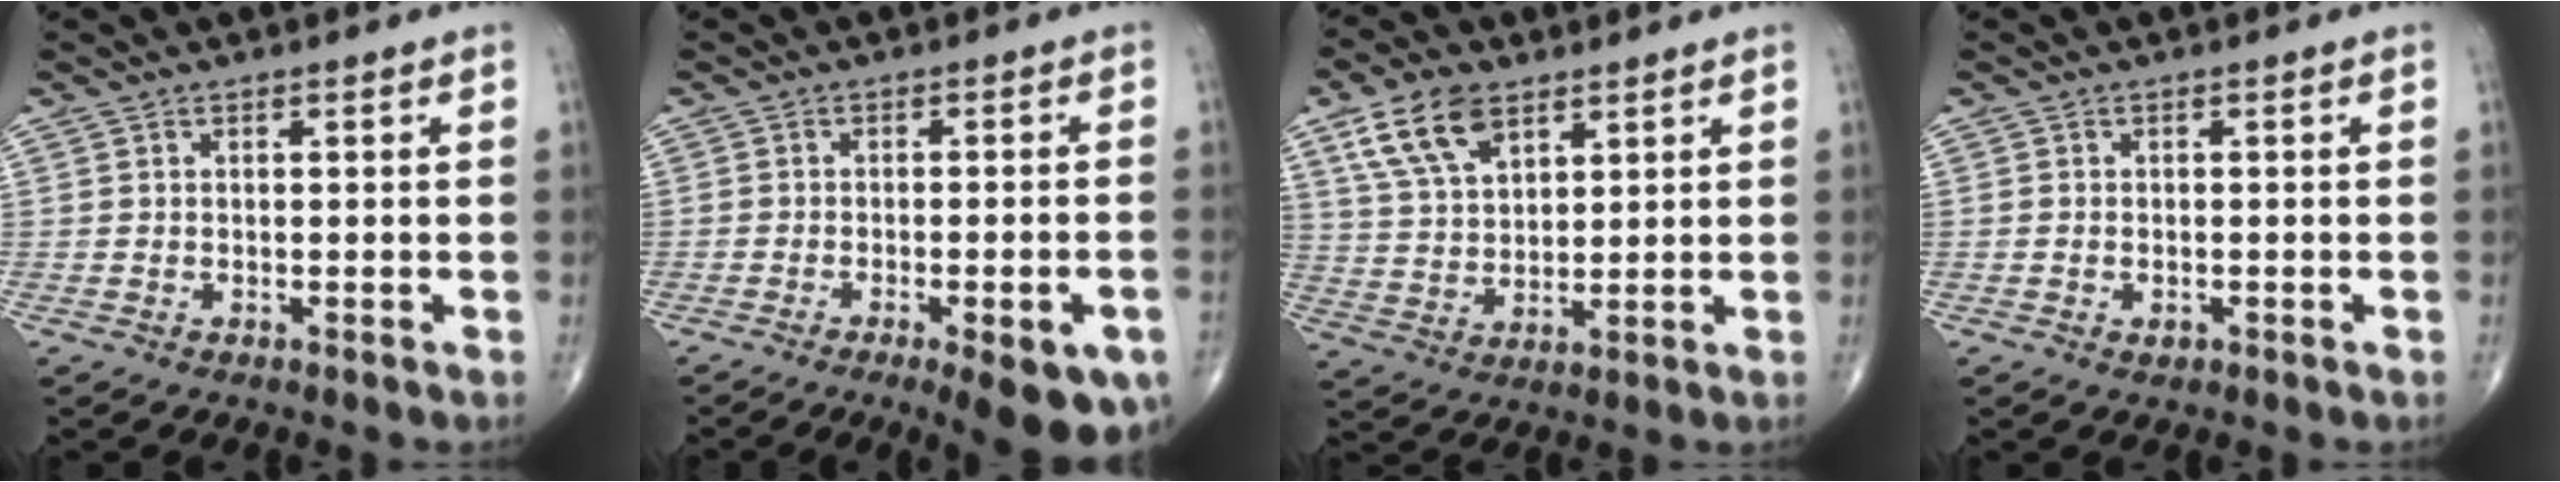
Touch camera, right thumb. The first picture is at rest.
{"total": 11.9, "force": [-6.2, 3.4, 9.6], "torque": [-0.096, 0.010, -0.078]}
{"total": 11.0, "force": [6.1, 6.1, 6.8], "torque": [-0.115, -0.019, 0.123]}
{"total": 1.2, "force": [-0.5, 0.8, 0.7], "torque": [-0.007, 0.003, -0.006]}